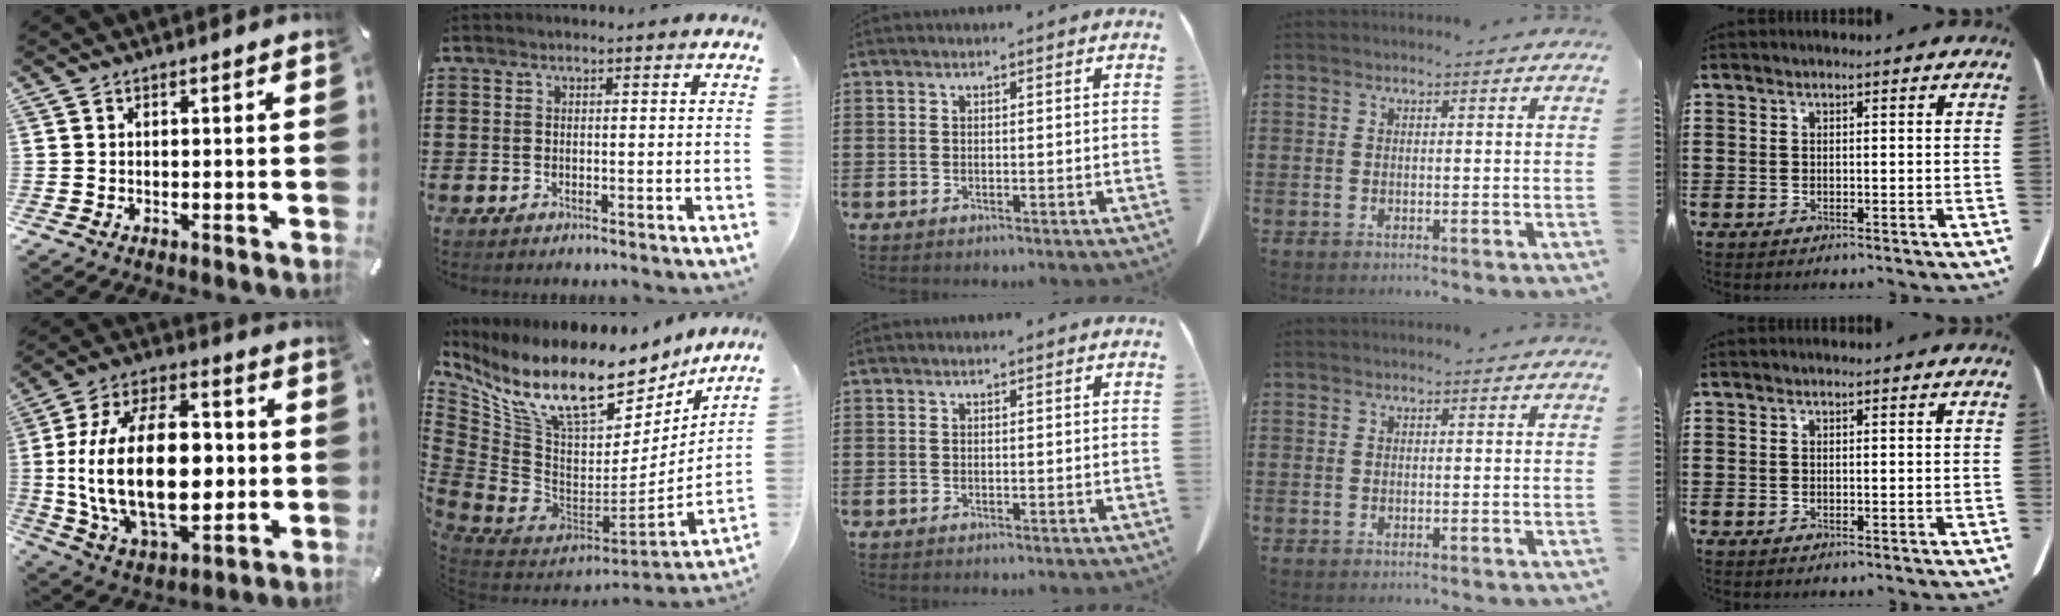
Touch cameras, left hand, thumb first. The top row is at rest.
{"thumb": {"total": 27.5, "force": [-0.6, 16.5, 22.0], "torque": [-0.422, -0.005, -0.003]}, "index": {"total": 14.8, "force": [10.7, 5.8, 8.5], "torque": [-0.196, -0.094, 0.187]}}